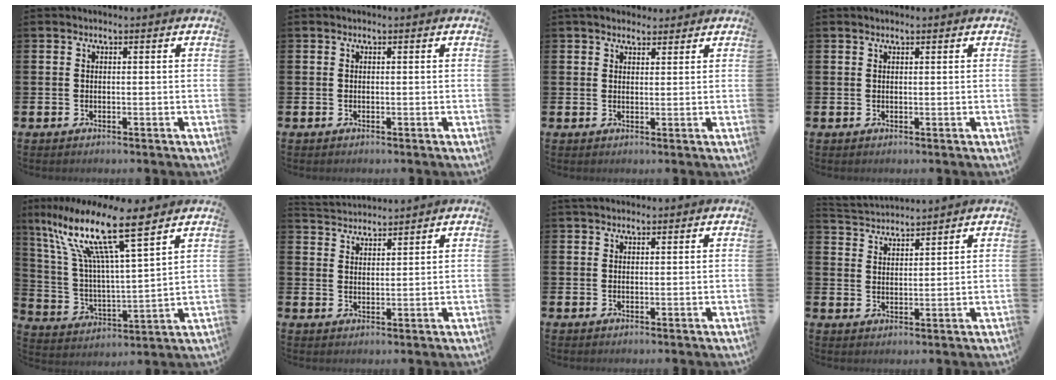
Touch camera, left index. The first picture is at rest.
{"total": 0.0}
{"total": 3.4, "force": [3.0, 1.4, 0.6], "torque": [-0.008, -0.008, 0.053]}
{"total": 0.6, "force": [0.6, 0.0, 0.2], "torque": [-0.002, 0.001, 0.009]}
{"total": 13.9, "force": [10.0, 2.4, 9.3], "torque": [-0.211, -0.058, 0.165]}
{"total": 3.3, "force": [3.3, 0.4, -0.5], "torque": [-0.008, -0.018, 0.060]}
{"total": 1.5, "force": [1.4, 0.5, 0.3], "torque": [0.000, 0.002, 0.023]}
{"total": 3.6, "force": [3.5, 0.3, -0.3], "torque": [-0.013, -0.023, 0.063]}